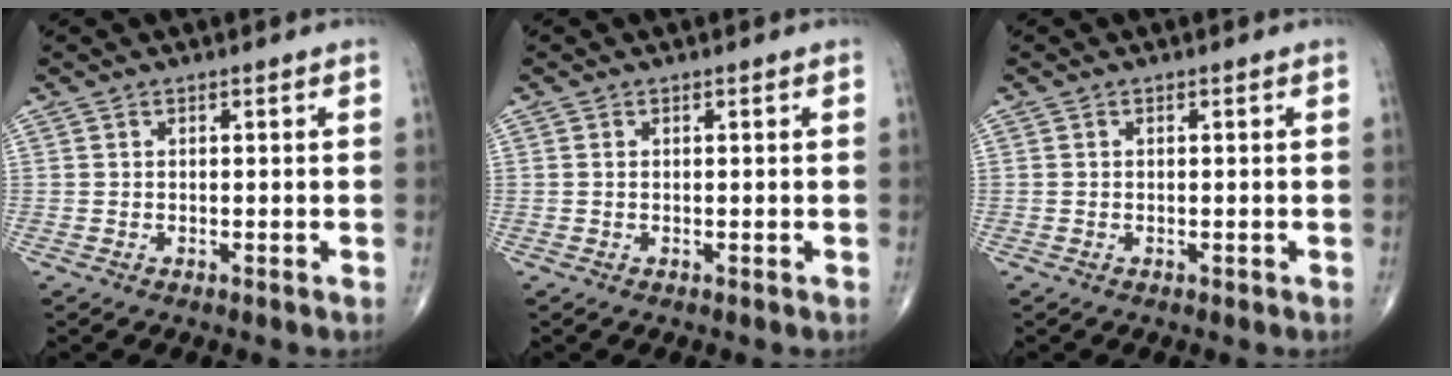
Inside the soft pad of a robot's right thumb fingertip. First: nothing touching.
{"total": 0.0}
{"total": 0.0}